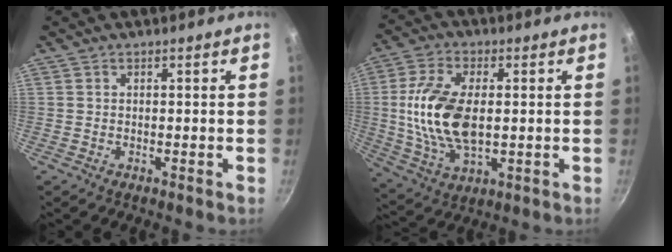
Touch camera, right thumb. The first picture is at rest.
{"total": 15.2, "force": [0.6, 8.3, 12.8], "torque": [-0.245, 0.003, 0.014]}